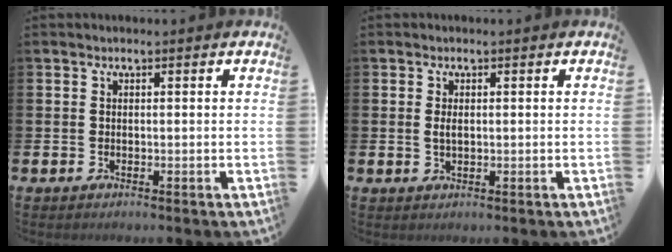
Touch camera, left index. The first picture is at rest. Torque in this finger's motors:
{"motor_torque": [0.43, 0.10, -0.01, 0.08]}